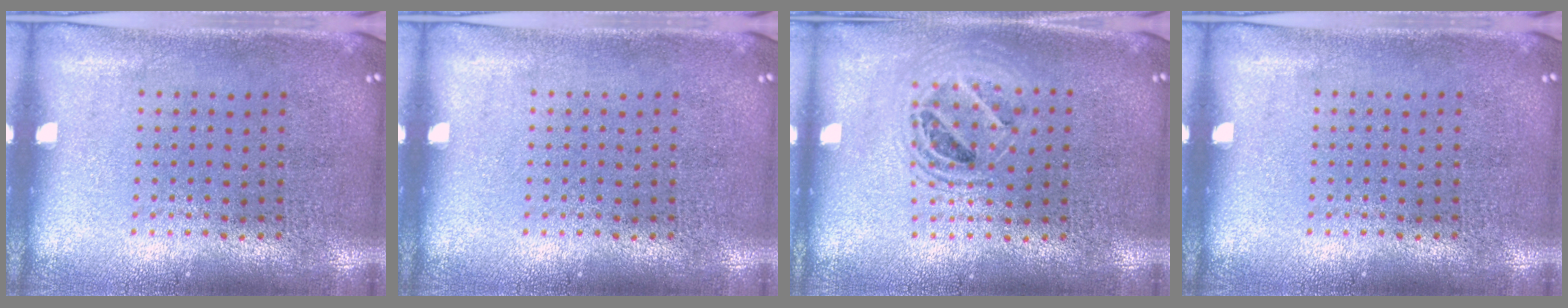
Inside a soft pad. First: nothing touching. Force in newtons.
{"total": 0.0}
{"total": 1.5, "press": 1.3, "slide": 0.7}
{"total": 0.0}